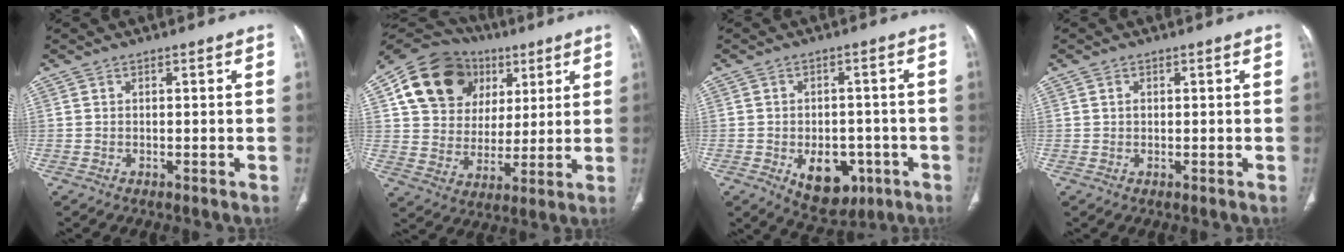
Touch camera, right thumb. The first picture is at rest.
{"total": 20.2, "force": [8.1, 16.0, 9.3], "torque": [-0.127, 0.012, 0.146]}
{"total": 10.4, "force": [-3.8, 6.9, 6.8], "torque": [-0.063, 0.016, -0.039]}
{"total": 0.9, "force": [0.2, 0.7, 0.4], "torque": [-0.007, 0.001, 0.004]}